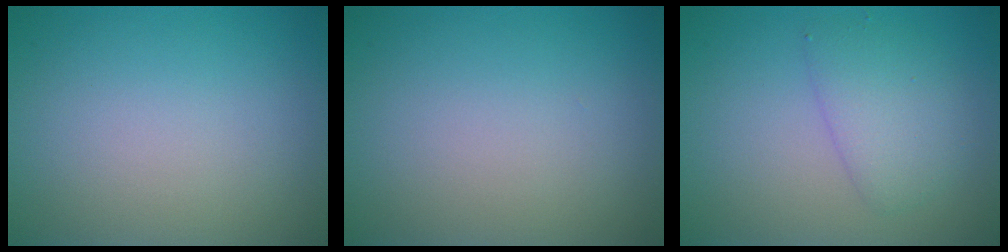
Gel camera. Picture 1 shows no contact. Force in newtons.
{"total": 0.0}
{"total": 3.0, "press": 3.0, "slide": 0.1}